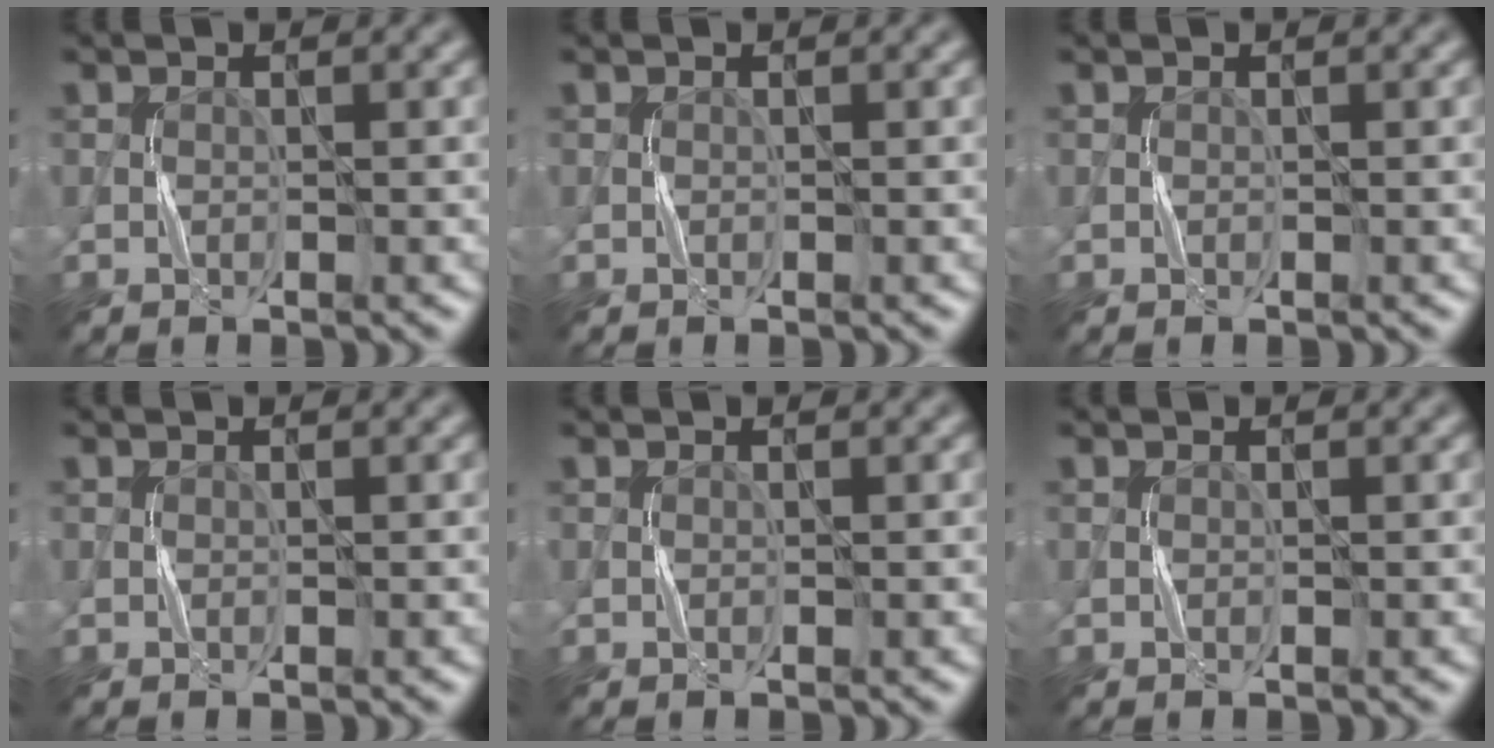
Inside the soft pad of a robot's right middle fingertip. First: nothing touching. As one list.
[{"total": 0.0}, {"total": 0.0}, {"total": 0.0}, {"total": 0.0}, {"total": 0.0}]